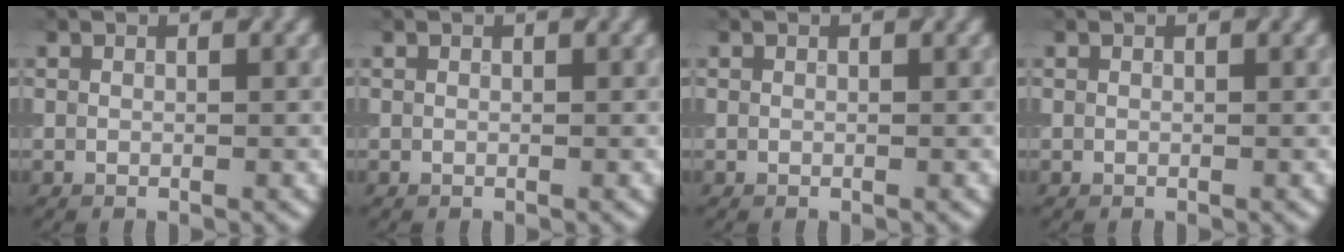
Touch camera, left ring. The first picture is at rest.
{"total": 0.0}
{"total": 0.0}
{"total": 0.0}